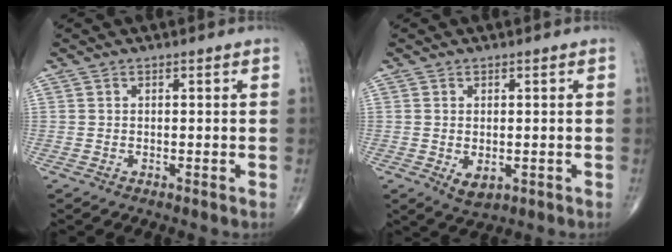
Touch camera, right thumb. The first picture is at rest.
{"total": 3.3, "force": [-0.6, 2.0, 2.6], "torque": [-0.034, -0.005, 0.002]}